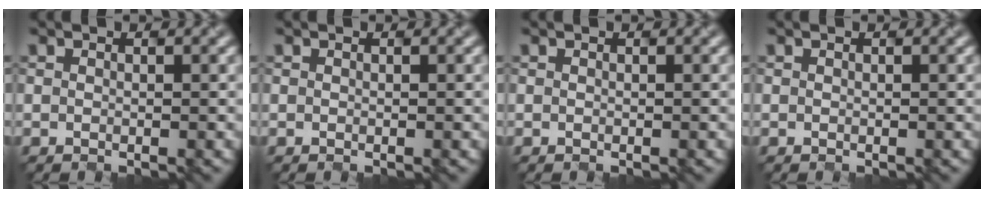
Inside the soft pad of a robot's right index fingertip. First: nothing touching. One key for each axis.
{"total": 0.0}
{"total": 0.0}
{"total": 0.0}